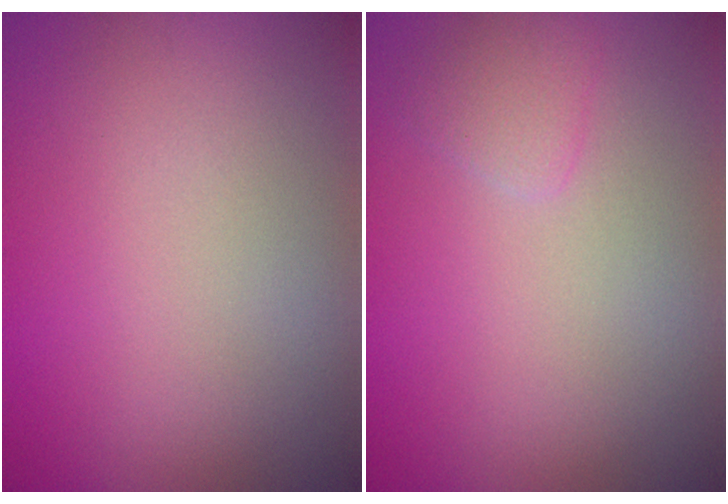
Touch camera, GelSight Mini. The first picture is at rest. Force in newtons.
{"total": 1.2, "press": 1.2, "slide": 0.1}